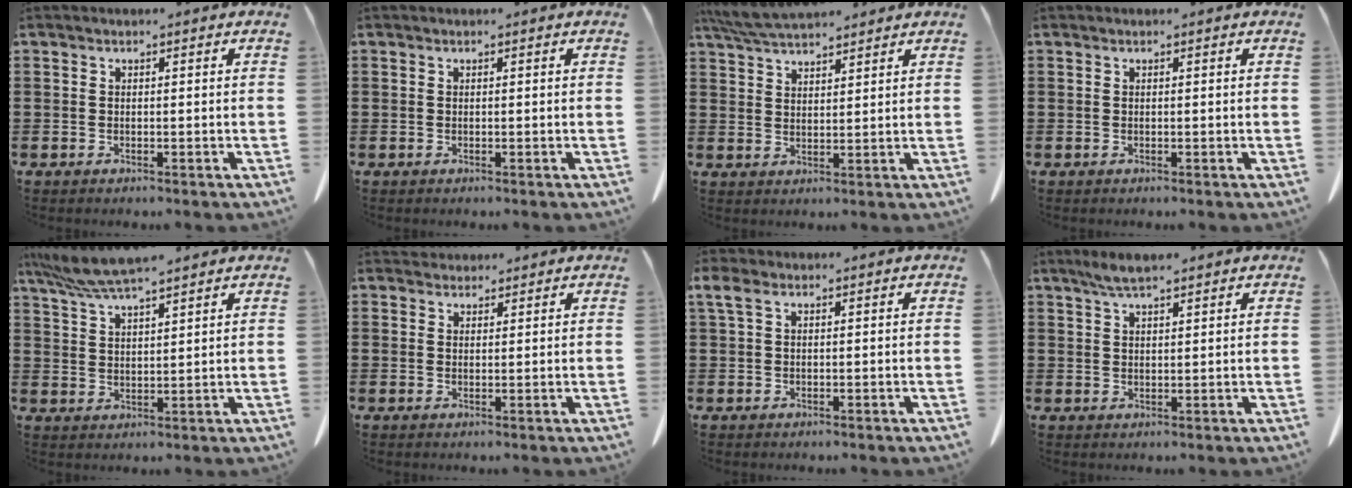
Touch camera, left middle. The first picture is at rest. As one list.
[{"total": 0.0}, {"total": 5.7, "force": [5.1, 1.2, 2.3], "torque": [-0.060, -0.012, 0.097]}, {"total": 0.0}, {"total": 6.1, "force": [5.2, 0.3, 3.1], "torque": [-0.075, -0.019, 0.095]}, {"total": 1.8, "force": [1.7, 0.6, 0.0], "torque": [-0.006, 0.002, 0.035]}, {"total": 2.4, "force": [0.6, 1.2, 1.9], "torque": [-0.050, 0.004, 0.008]}, {"total": 3.2, "force": [2.4, 0.7, 2.0], "torque": [-0.045, 0.002, 0.045]}]